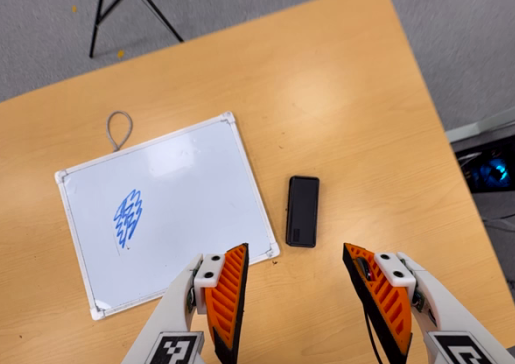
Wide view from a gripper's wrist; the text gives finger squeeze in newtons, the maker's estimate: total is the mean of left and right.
{"total": 0.0}